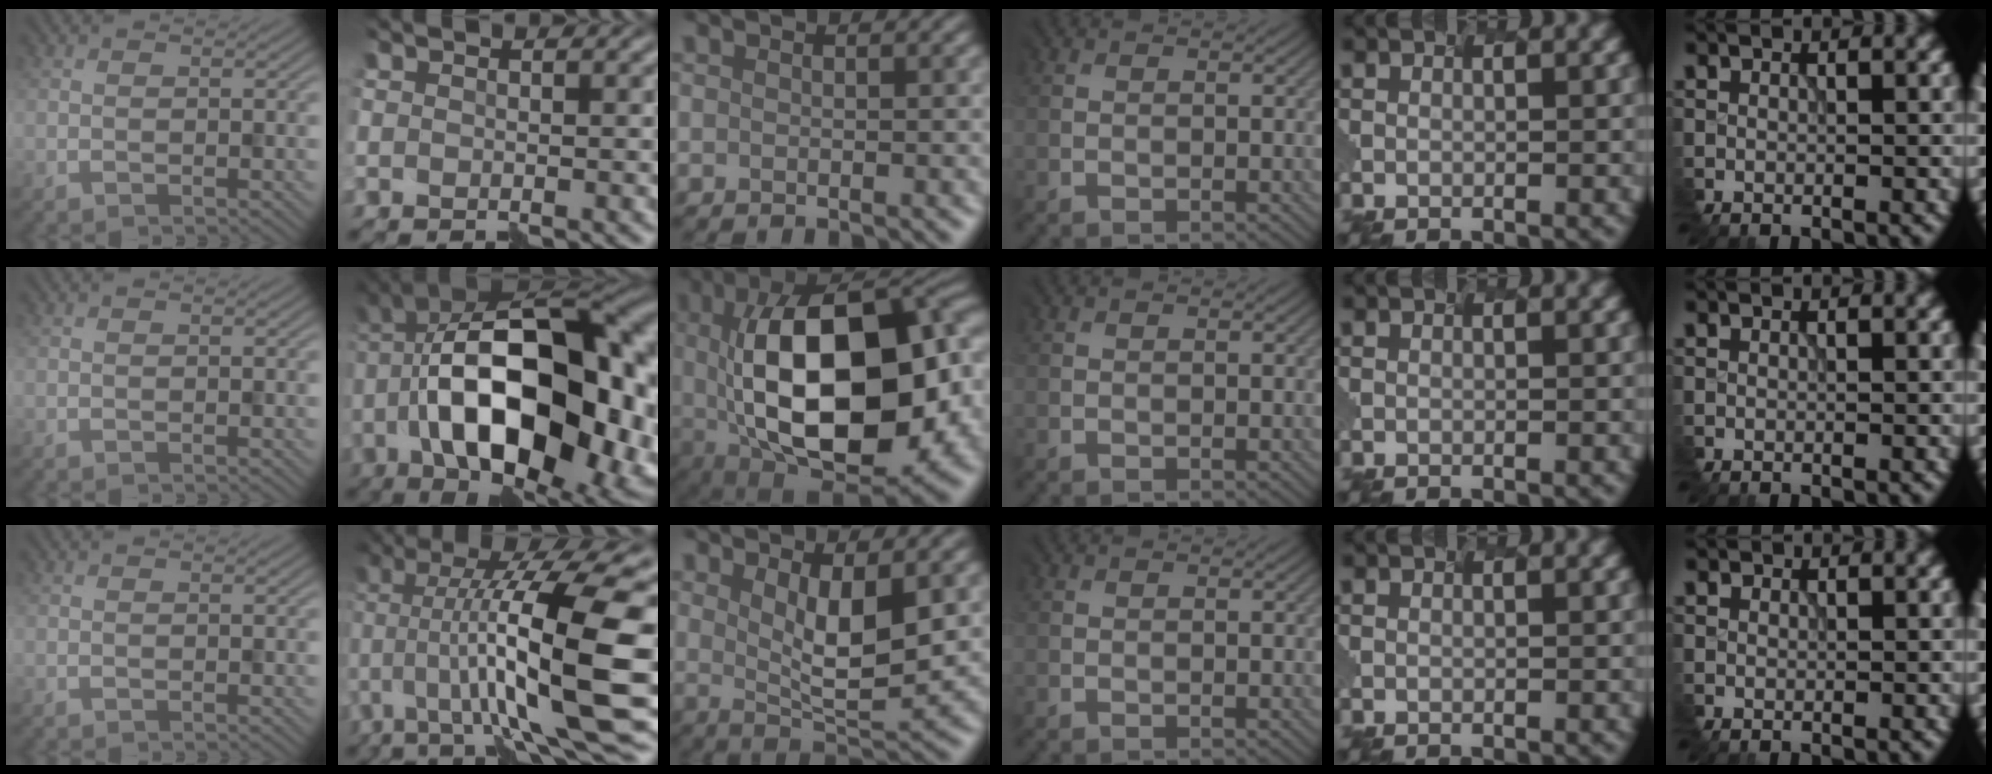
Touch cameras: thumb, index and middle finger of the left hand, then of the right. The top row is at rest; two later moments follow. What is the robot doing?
{"motion": "assemble", "object": "hinged jar"}